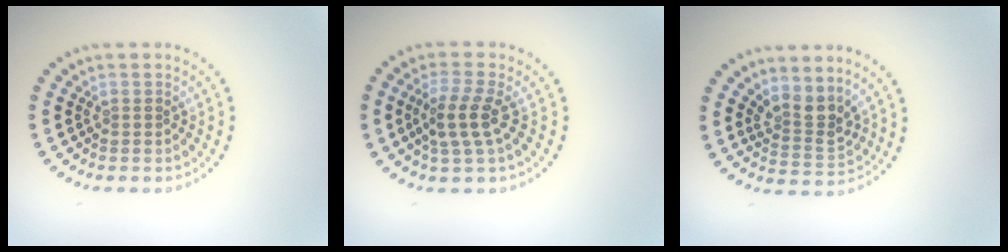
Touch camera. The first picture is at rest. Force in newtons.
{"total": 3.1, "press": 2.7, "slide": 1.5}
{"total": 2.8, "press": 2.0, "slide": 1.9}